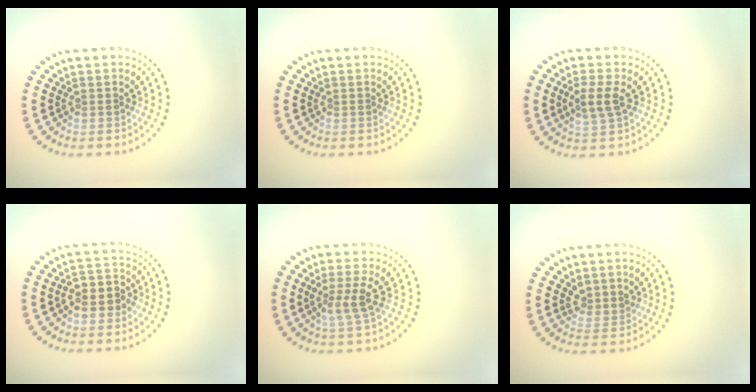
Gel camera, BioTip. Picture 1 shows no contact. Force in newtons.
{"total": 0.0}
{"total": 2.5, "press": 2.4, "slide": 0.7}
{"total": 2.7, "press": 2.5, "slide": 0.8}
{"total": 2.6, "press": 2.0, "slide": 1.6}
{"total": 1.7, "press": 1.3, "slide": 1.0}